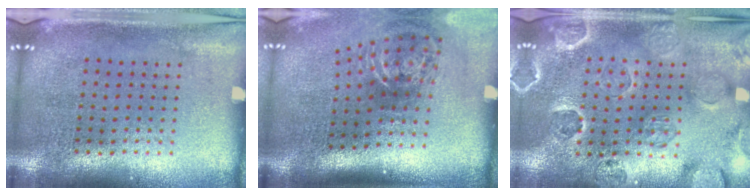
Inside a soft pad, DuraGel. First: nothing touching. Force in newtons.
{"total": 2.0, "press": 1.3, "slide": 1.6}
{"total": 2.5, "press": 2.3, "slide": 1.0}